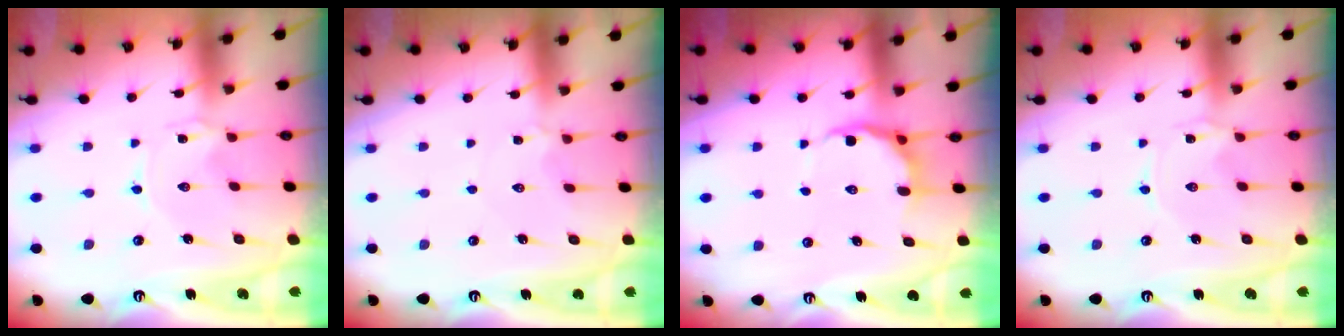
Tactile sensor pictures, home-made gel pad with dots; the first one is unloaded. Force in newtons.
{"total": 3.7, "press": 3.7, "slide": 0.5}
{"total": 7.6, "press": 7.1, "slide": 2.5}
{"total": 0.0}